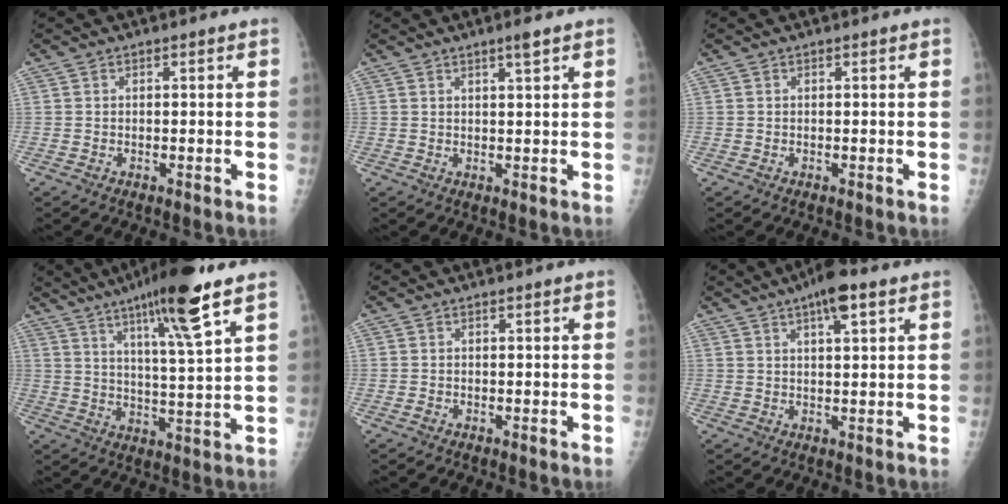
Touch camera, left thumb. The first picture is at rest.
{"total": 2.3, "force": [1.6, 0.0, 1.7], "torque": [-0.028, -0.010, 0.028]}
{"total": 0.0}
{"total": 15.5, "force": [9.4, 1.1, 12.3], "torque": [-0.199, -0.043, 0.151]}
{"total": 0.5, "force": [0.1, 0.3, 0.4], "torque": [-0.005, 0.003, 0.002]}
{"total": 7.0, "force": [3.9, 1.9, 5.5], "torque": [-0.083, -0.003, 0.058]}